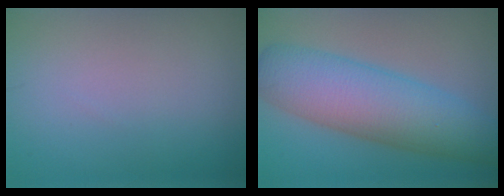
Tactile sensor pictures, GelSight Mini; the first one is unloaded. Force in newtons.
{"total": 9.3, "press": 9.3, "slide": 0.3}